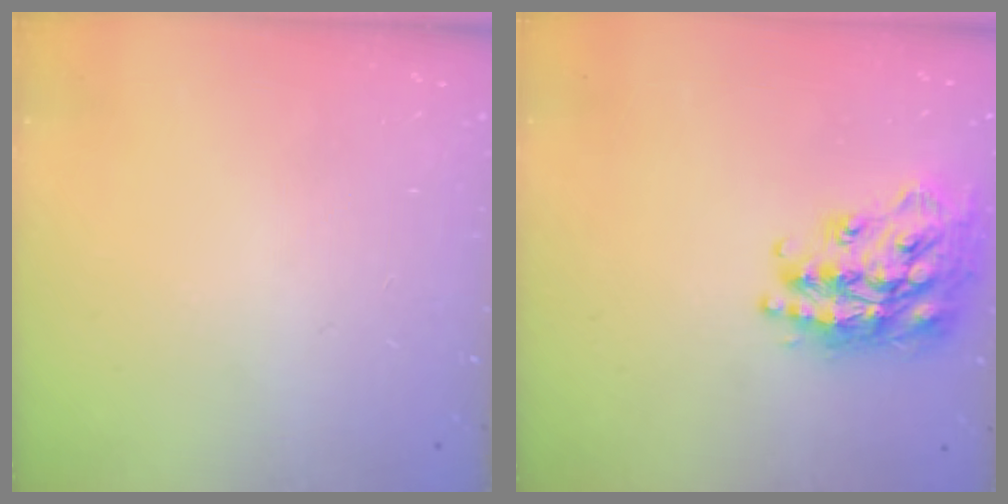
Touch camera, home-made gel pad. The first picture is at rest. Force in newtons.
{"total": 21.9, "press": 21.8, "slide": 1.8}